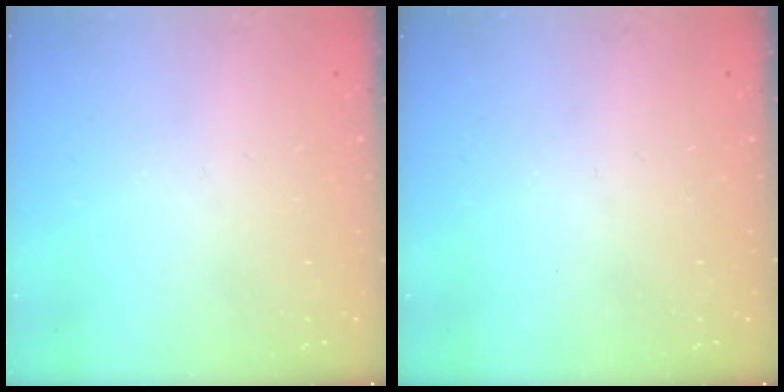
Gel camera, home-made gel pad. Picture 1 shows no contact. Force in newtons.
{"total": 0.0}